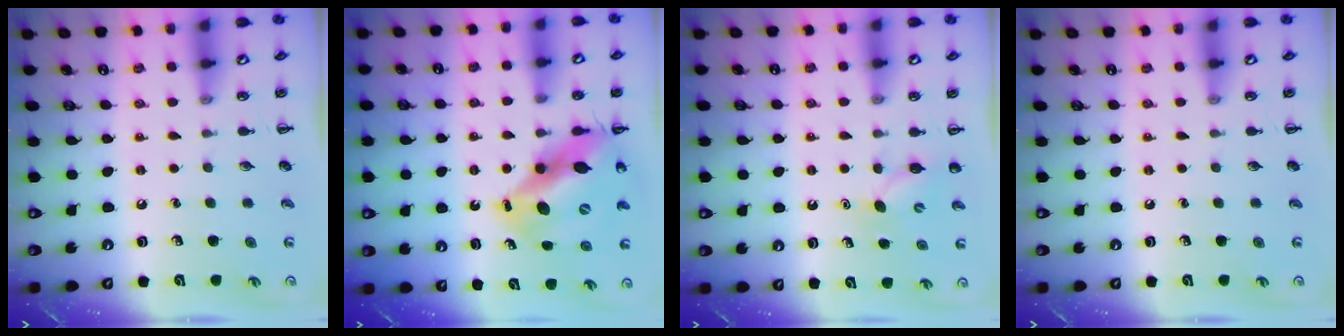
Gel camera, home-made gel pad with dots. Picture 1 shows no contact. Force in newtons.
{"total": 14.0, "press": 13.5, "slide": 3.5}
{"total": 4.2, "press": 4.1, "slide": 0.9}
{"total": 0.0}